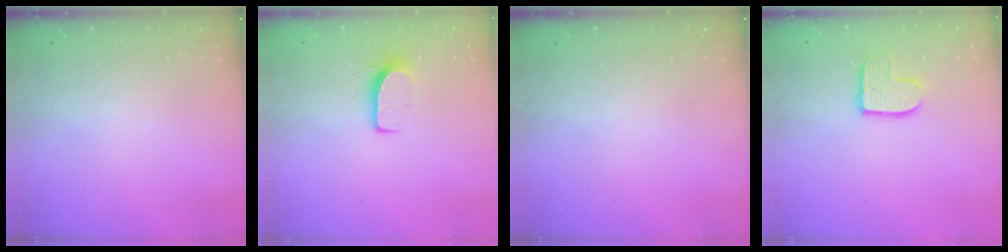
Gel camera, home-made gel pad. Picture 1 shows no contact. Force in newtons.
{"total": 7.0, "press": 7.0, "slide": 0.6}
{"total": 0.0}
{"total": 9.5, "press": 9.5, "slide": 0.3}